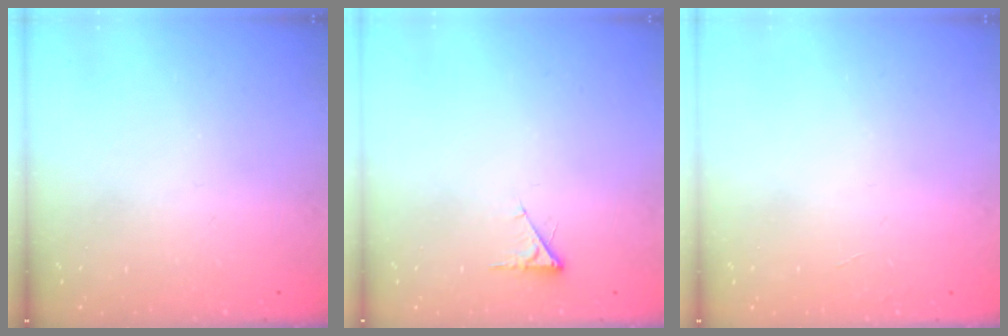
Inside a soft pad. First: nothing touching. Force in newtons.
{"total": 2.4, "press": 2.4, "slide": 0.4}
{"total": 0.0}